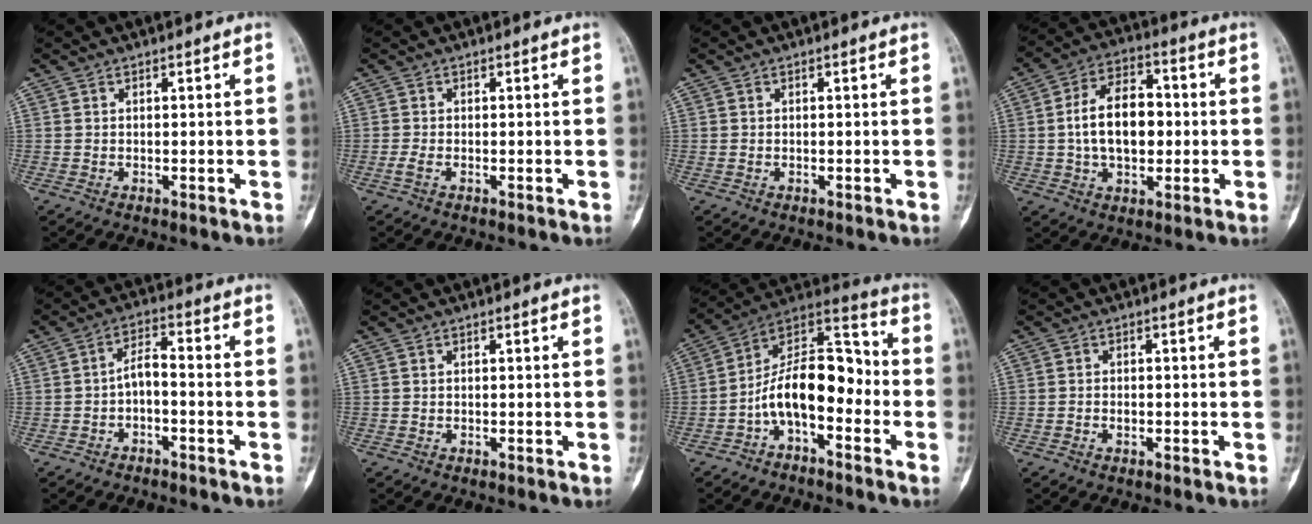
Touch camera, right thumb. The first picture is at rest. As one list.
[{"total": 1.2, "force": [-0.5, 0.4, 1.0], "torque": [-0.030, -0.003, -0.014]}, {"total": 0.0}, {"total": 13.0, "force": [0.0, 8.0, 10.2], "torque": [-0.151, 0.021, -0.004]}, {"total": 4.4, "force": [-1.9, 1.9, 3.4], "torque": [-0.056, 0.037, -0.038]}, {"total": 0.0}, {"total": 14.3, "force": [-3.9, 7.3, 11.6], "torque": [-0.176, 0.084, -0.078]}, {"total": 1.1, "force": [-0.5, 0.7, 0.7], "torque": [-0.009, 0.006, -0.009]}]